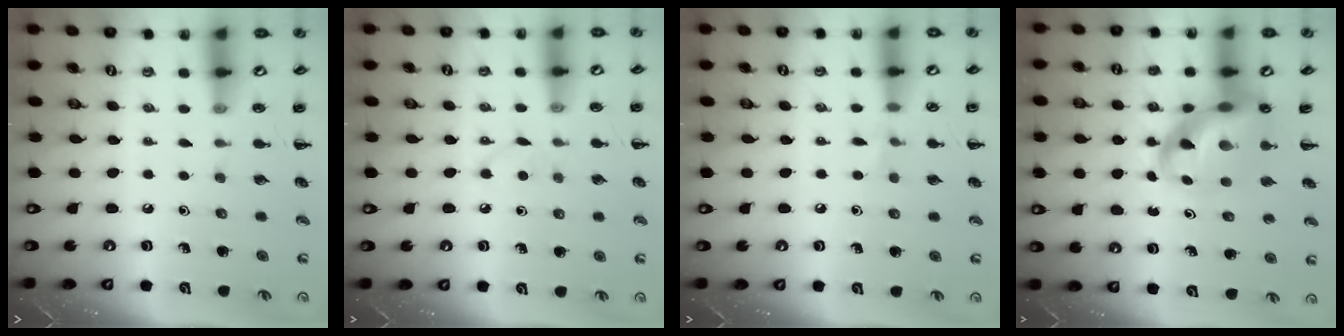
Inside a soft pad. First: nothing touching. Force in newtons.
{"total": 2.9, "press": 2.7, "slide": 0.9}
{"total": 4.2, "press": 4.0, "slide": 1.2}
{"total": 11.4, "press": 11.0, "slide": 3.0}